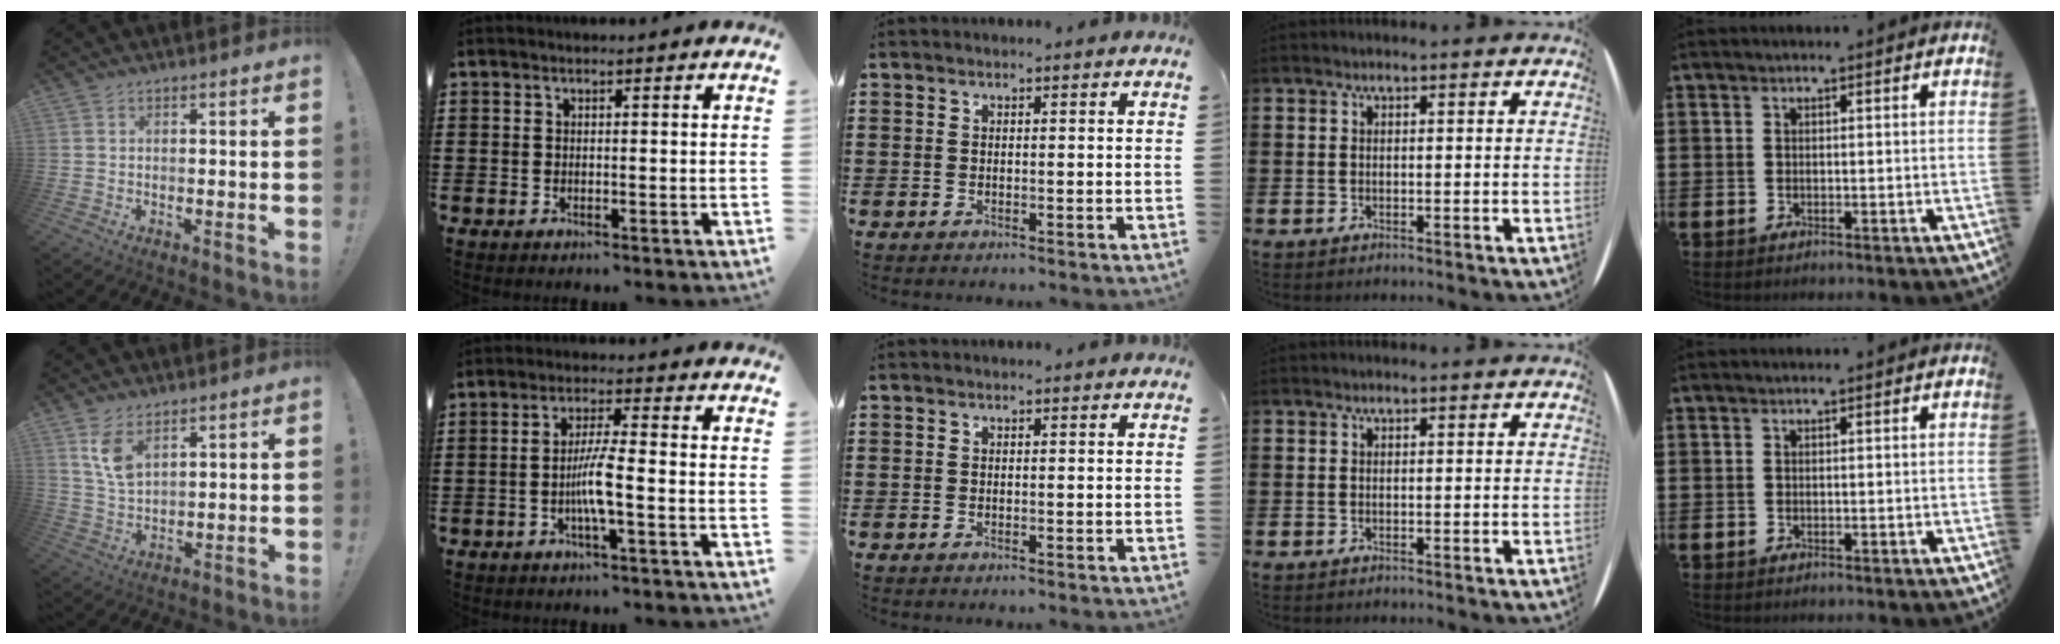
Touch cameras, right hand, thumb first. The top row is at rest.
{"thumb": {"total": 7.2, "force": [4.2, 3.6, 4.6], "torque": [-0.074, -0.020, 0.077]}, "index": {"total": 5.3, "force": [-1.5, 0.3, 5.1], "torque": [-0.104, -0.007, -0.033]}}